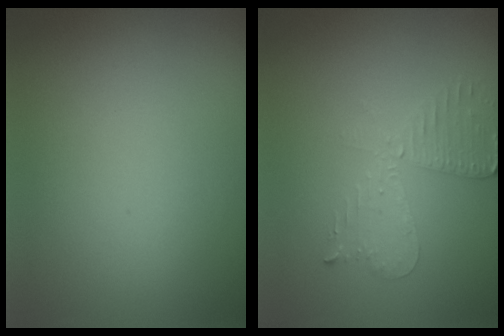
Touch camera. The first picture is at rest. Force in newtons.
{"total": 2.6, "press": 2.5, "slide": 0.5}